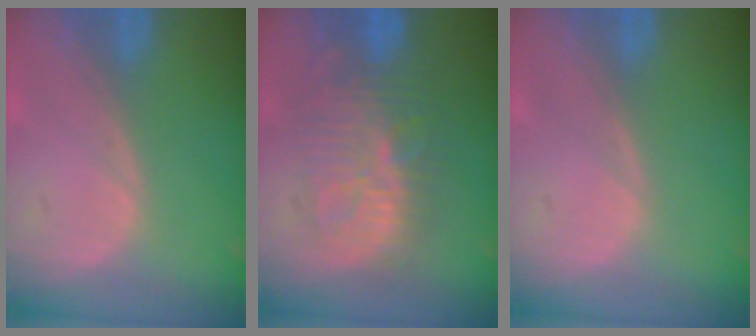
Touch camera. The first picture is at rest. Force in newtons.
{"total": 9.4, "press": 9.3, "slide": 1.4}
{"total": 0.0}